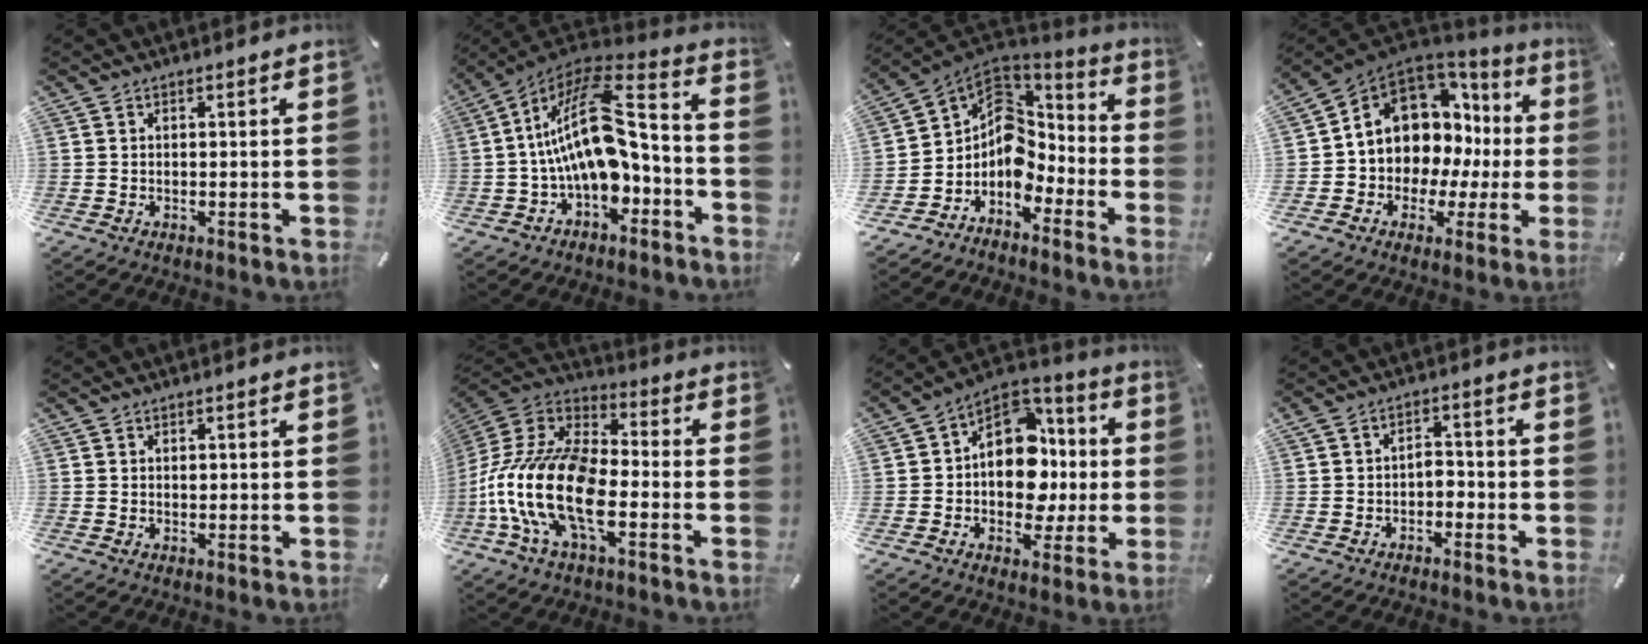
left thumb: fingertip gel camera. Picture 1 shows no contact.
{"total": 18.3, "force": [0.8, 10.3, 15.1], "torque": [-0.294, -0.009, 0.015]}
{"total": 8.5, "force": [-2.8, 7.4, 2.9], "torque": [-0.058, -0.015, -0.050]}
{"total": 10.7, "force": [3.6, 9.1, 4.4], "torque": [-0.085, -0.046, 0.073]}
{"total": 0.6, "force": [0.2, 0.5, 0.4], "torque": [-0.007, 0.000, 0.003]}
{"total": 19.9, "force": [-7.2, 10.5, 15.3], "torque": [-0.344, 0.012, -0.127]}
{"total": 16.2, "force": [-0.6, 12.7, 10.0], "torque": [-0.154, -0.002, -0.006]}
{"total": 3.6, "force": [-1.7, 2.4, 2.0], "torque": [-0.038, 0.015, -0.035]}